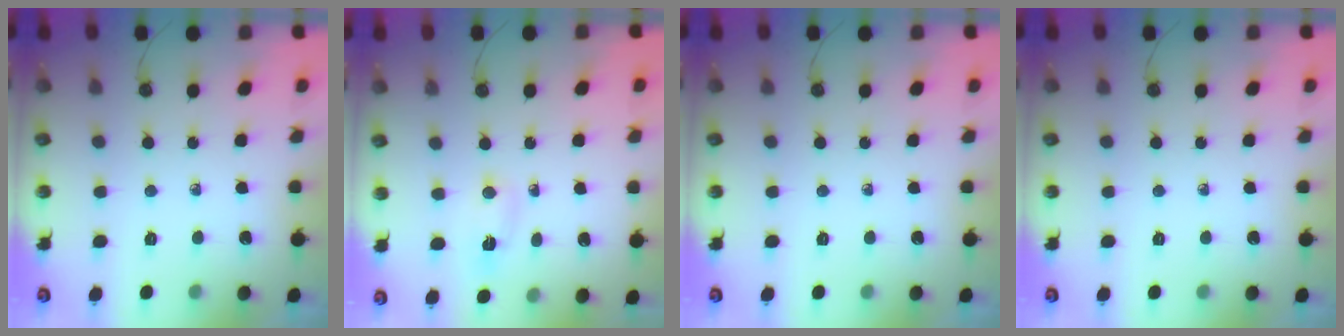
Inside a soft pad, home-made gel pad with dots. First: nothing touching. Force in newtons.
{"total": 2.9, "press": 1.6, "slide": 2.4}
{"total": 0.0}
{"total": 0.0}